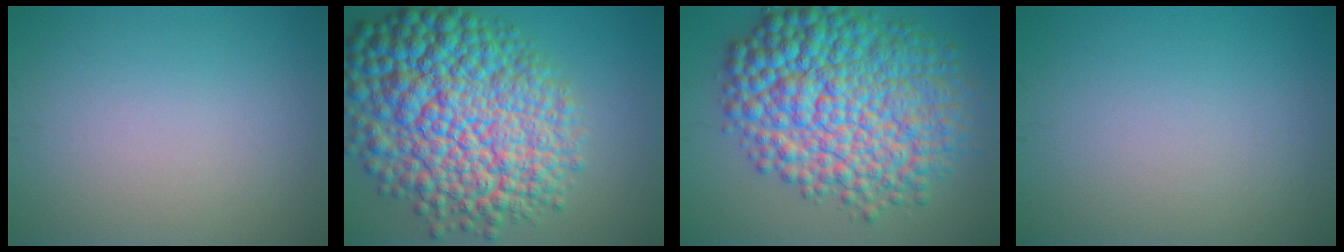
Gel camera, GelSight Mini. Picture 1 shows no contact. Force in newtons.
{"total": 15.3, "press": 15.2, "slide": 0.3}
{"total": 13.5, "press": 13.5, "slide": 0.1}
{"total": 0.0}